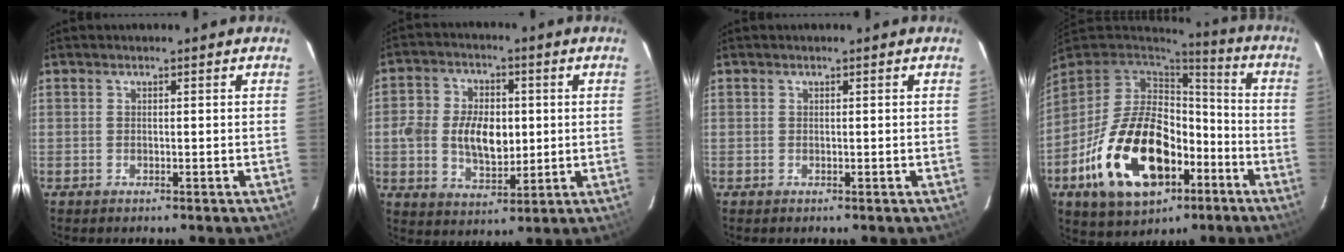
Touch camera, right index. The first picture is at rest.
{"total": 11.1, "force": [-0.2, 7.2, 8.5], "torque": [-0.168, 0.009, -0.001]}
{"total": 0.0}
{"total": 24.4, "force": [-9.1, 14.4, 17.5], "torque": [-0.361, -0.001, -0.133]}